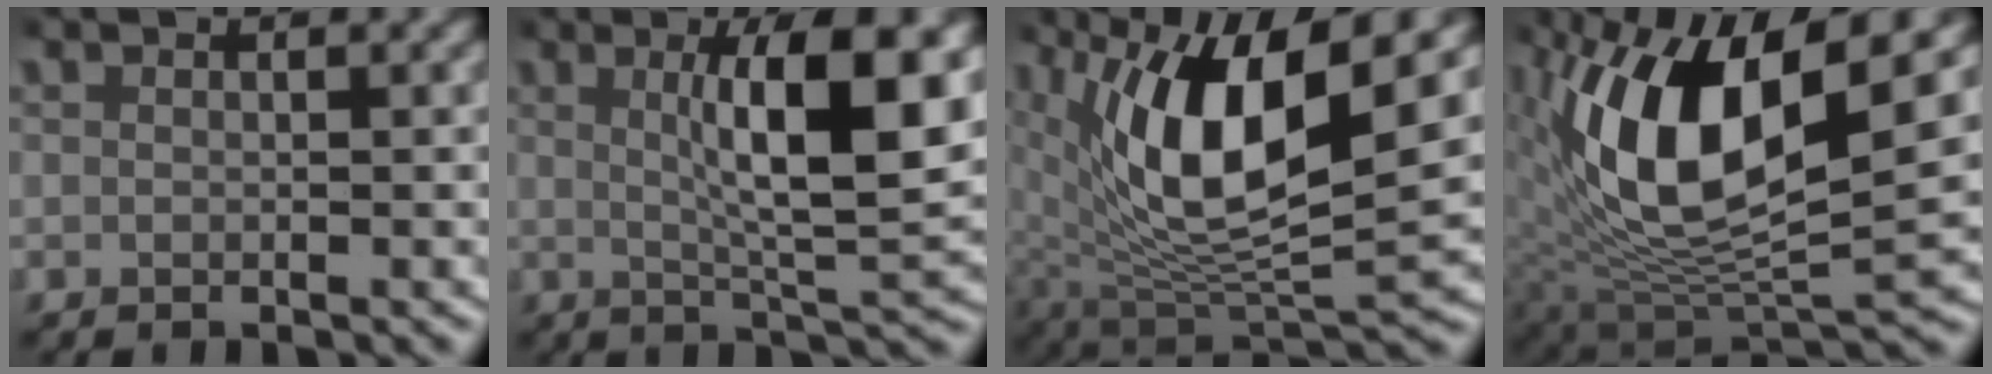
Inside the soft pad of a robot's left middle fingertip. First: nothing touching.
{"total": 8.1, "force": [1.7, 1.6, 7.8], "torque": [-0.123, 0.000, 0.029]}
{"total": 13.3, "force": [2.6, 6.2, 11.5], "torque": [-0.195, -0.001, 0.046]}
{"total": 15.2, "force": [2.5, 7.4, 13.0], "torque": [-0.235, -0.004, 0.045]}